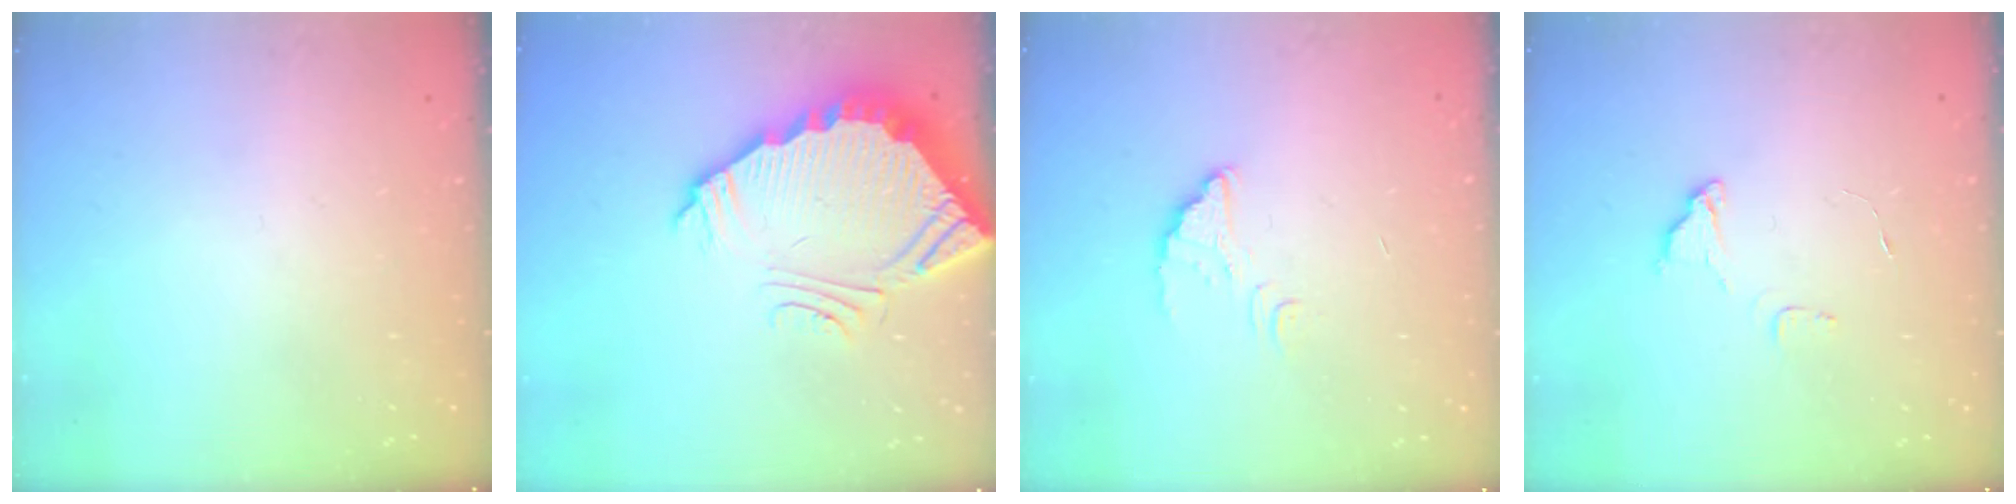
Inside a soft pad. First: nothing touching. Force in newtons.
{"total": 5.8, "press": 5.8, "slide": 0.5}
{"total": 3.1, "press": 3.1, "slide": 0.2}
{"total": 5.8, "press": 5.8, "slide": 0.3}